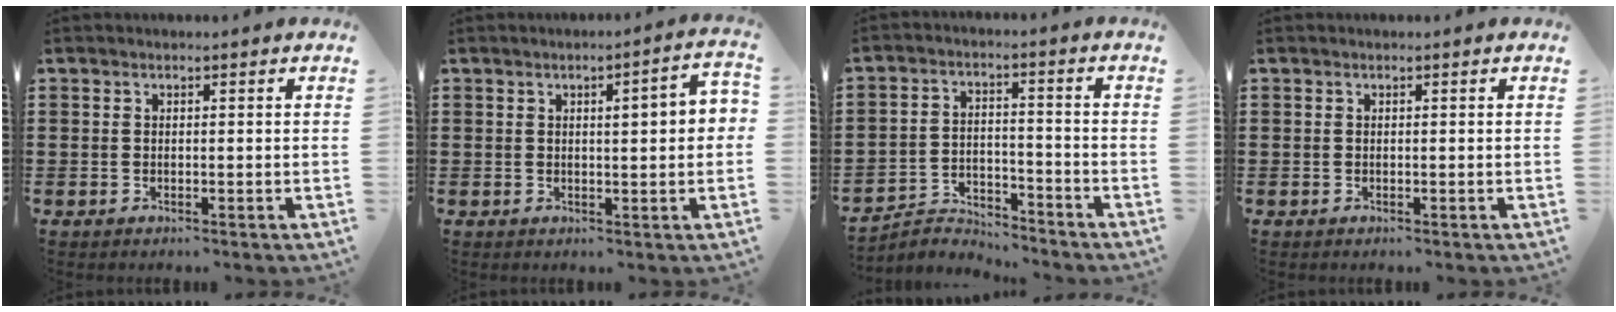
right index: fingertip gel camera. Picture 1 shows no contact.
{"total": 3.5, "force": [0.5, 0.5, 3.4], "torque": [-0.054, -0.001, 0.004]}
{"total": 3.9, "force": [-3.8, 0.8, 0.2], "torque": [-0.009, 0.006, -0.081]}
{"total": 0.0}